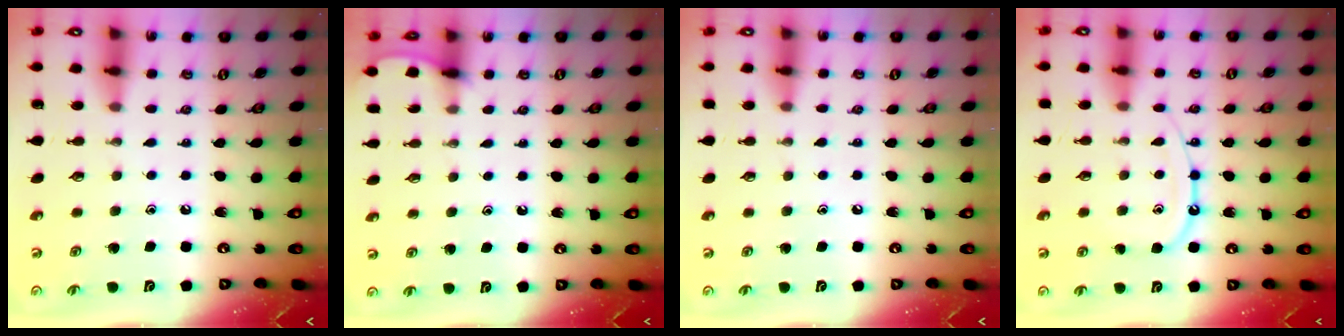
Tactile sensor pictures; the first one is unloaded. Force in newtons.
{"total": 2.1, "press": 2.1, "slide": 0.3}
{"total": 4.1, "press": 4.0, "slide": 0.6}
{"total": 10.7, "press": 10.7, "slide": 1.0}